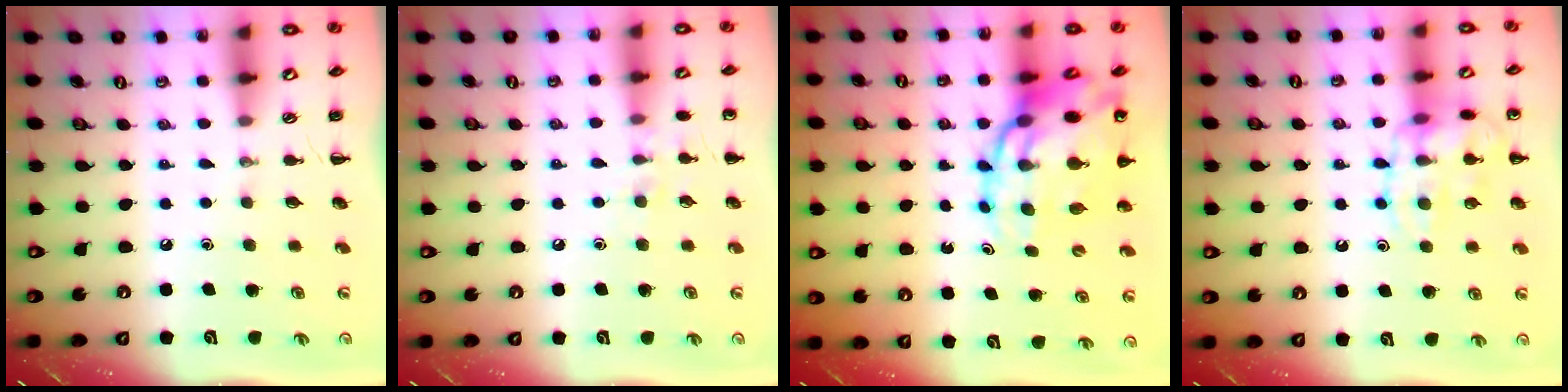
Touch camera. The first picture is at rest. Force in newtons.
{"total": 6.8, "press": 6.5, "slide": 2.0}
{"total": 17.7, "press": 16.9, "slide": 5.1}
{"total": 14.6, "press": 14.6, "slide": 1.1}